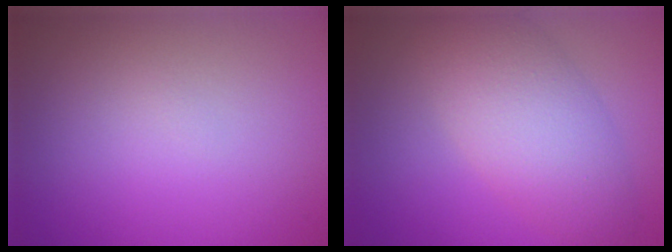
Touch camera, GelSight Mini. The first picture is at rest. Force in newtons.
{"total": 5.7, "press": 5.7, "slide": 0.4}